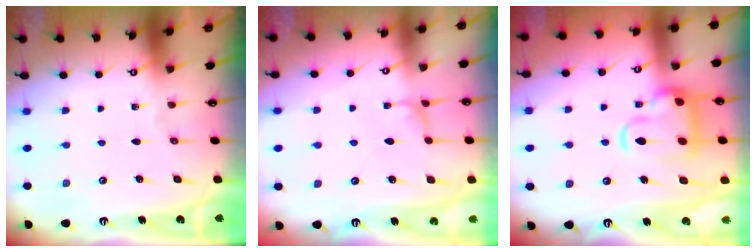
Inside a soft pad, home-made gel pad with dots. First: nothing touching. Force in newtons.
{"total": 2.8, "press": 2.8, "slide": 0.2}
{"total": 8.5, "press": 8.3, "slide": 1.7}